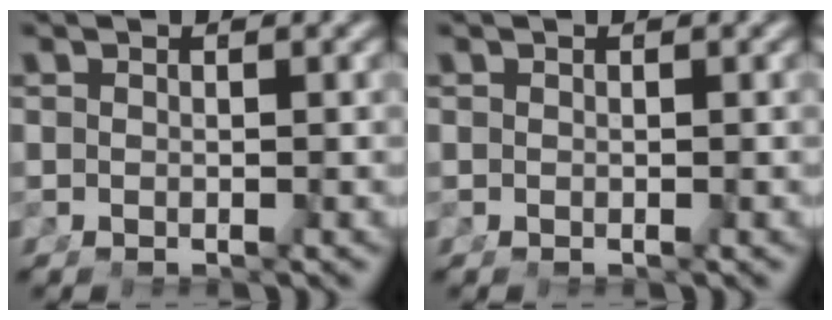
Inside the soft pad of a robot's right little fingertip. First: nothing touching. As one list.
[{"total": 0.0}]